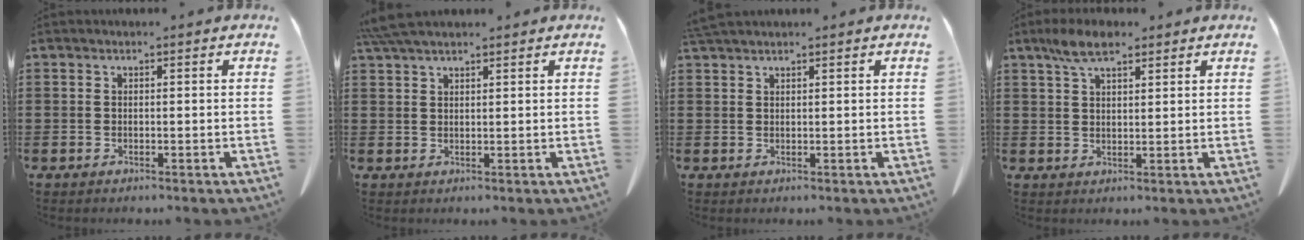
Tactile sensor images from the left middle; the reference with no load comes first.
{"total": 4.0, "force": [3.3, 0.7, 2.2], "torque": [-0.052, -0.001, 0.064]}
{"total": 1.6, "force": [1.4, 0.1, 0.6], "torque": [-0.015, -0.002, 0.029]}
{"total": 5.6, "force": [3.7, 1.8, 3.7], "torque": [-0.081, 0.004, 0.068]}